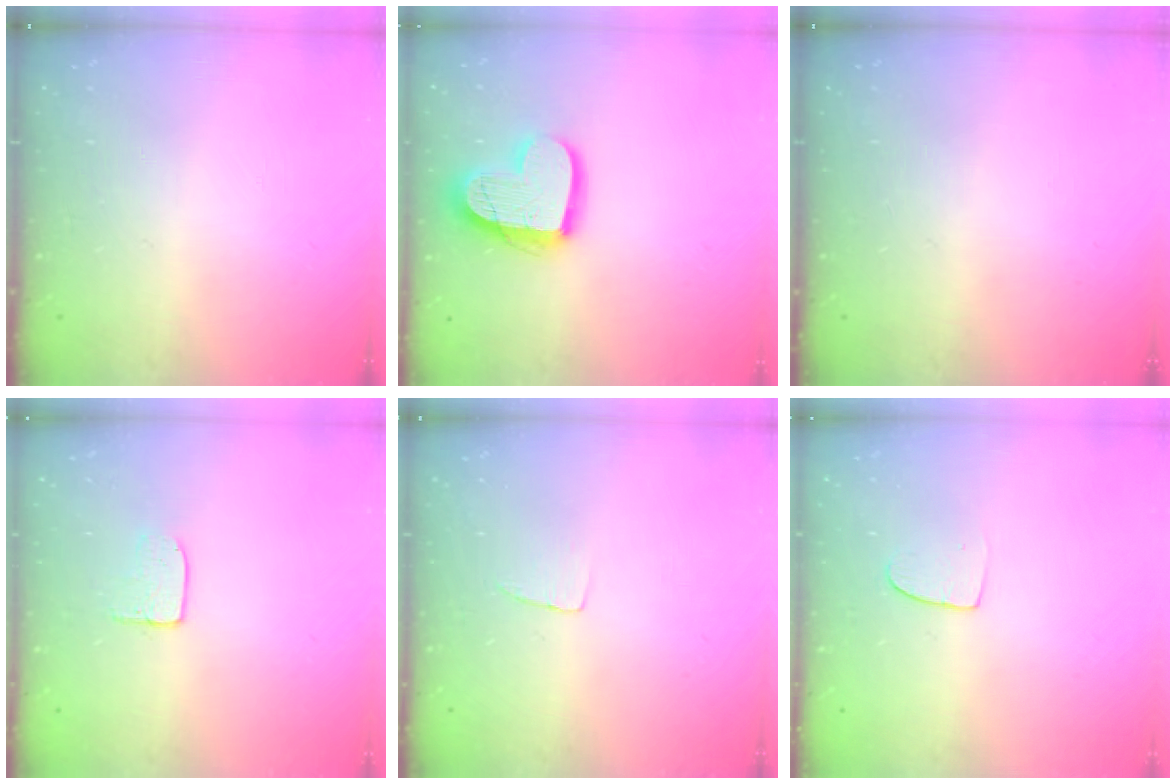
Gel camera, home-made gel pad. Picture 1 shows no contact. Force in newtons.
{"total": 15.9, "press": 15.9, "slide": 1.2}
{"total": 0.0}
{"total": 6.1, "press": 6.1, "slide": 0.4}
{"total": 3.2, "press": 3.2, "slide": 0.2}
{"total": 6.3, "press": 6.2, "slide": 0.6}